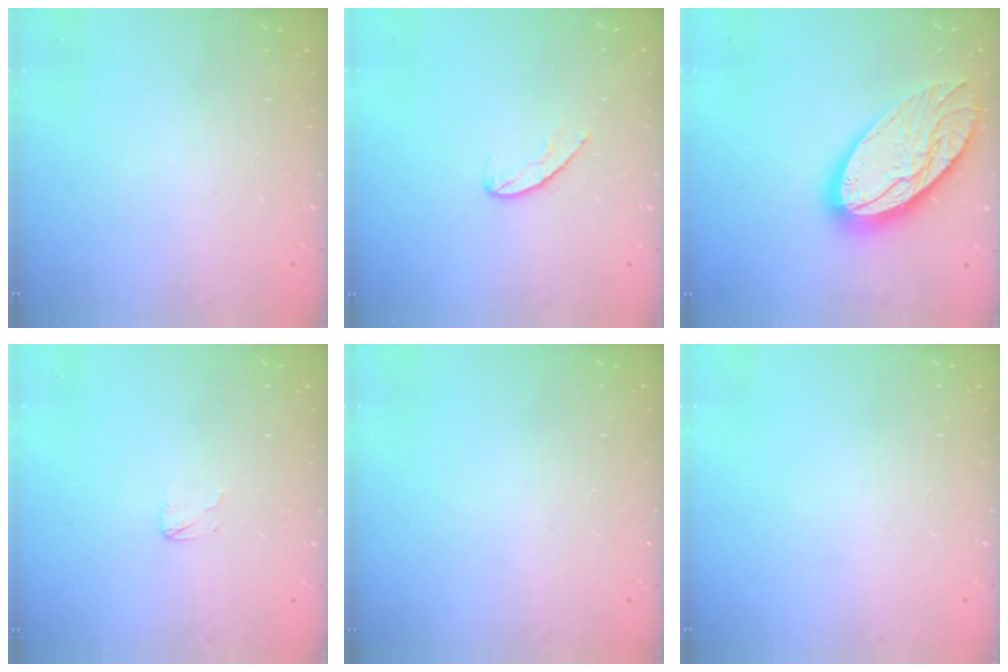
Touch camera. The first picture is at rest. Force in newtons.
{"total": 5.5, "press": 5.5, "slide": 0.5}
{"total": 22.4, "press": 22.3, "slide": 2.1}
{"total": 2.4, "press": 2.4, "slide": 0.2}
{"total": 0.0}
{"total": 0.0}